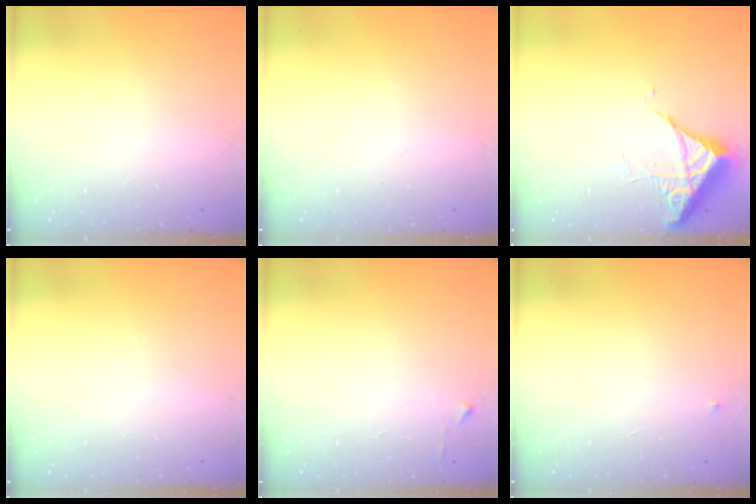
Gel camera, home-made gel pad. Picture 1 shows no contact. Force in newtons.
{"total": 0.0}
{"total": 5.4, "press": 5.4, "slide": 0.3}
{"total": 0.0}
{"total": 2.4, "press": 2.4, "slide": 0.3}
{"total": 3.0, "press": 2.9, "slide": 0.4}